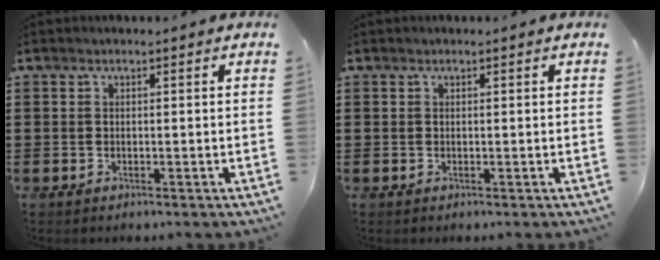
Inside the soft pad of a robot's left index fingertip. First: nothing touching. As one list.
[{"total": 0.0}]